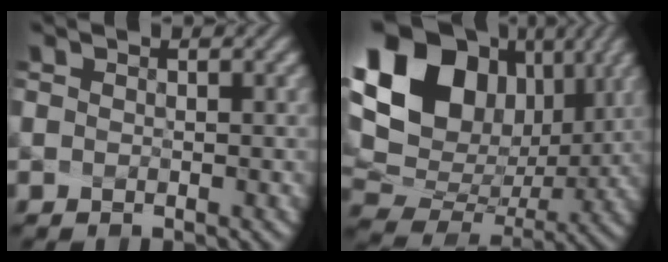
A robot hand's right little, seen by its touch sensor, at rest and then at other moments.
{"total": 19.5, "force": [7.4, 14.5, 10.8], "torque": [-0.249, 0.053, 0.141]}